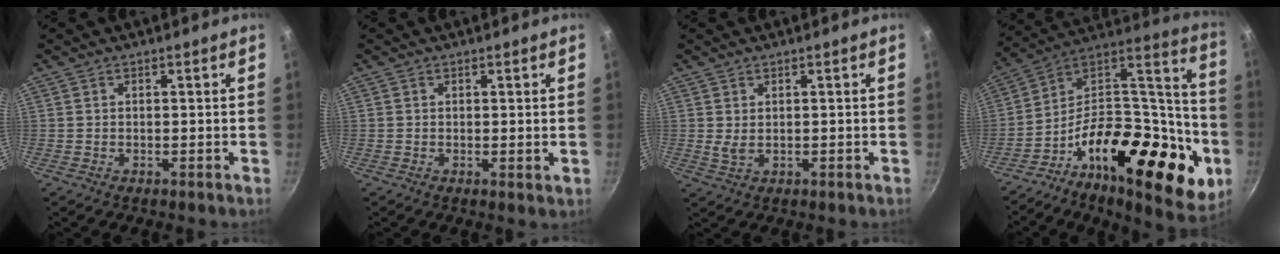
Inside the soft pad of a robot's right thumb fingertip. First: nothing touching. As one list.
[{"total": 0.9, "force": [0.3, 0.3, 0.8], "torque": [-0.012, -0.004, 0.003]}, {"total": 1.9, "force": [0.3, 1.0, 1.6], "torque": [-0.031, -0.004, 0.011]}, {"total": 33.3, "force": [-12.2, 15.8, 26.6], "torque": [-0.329, 0.059, -0.203]}]